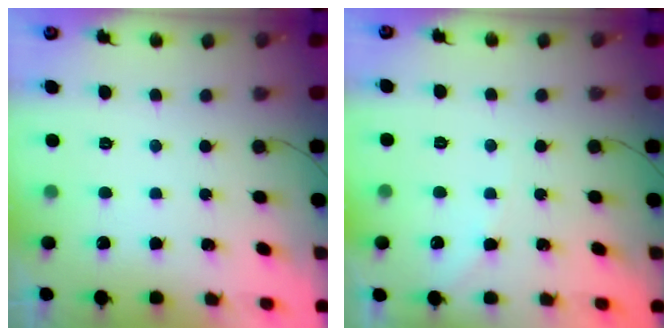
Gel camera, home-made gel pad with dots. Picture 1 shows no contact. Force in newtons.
{"total": 3.5, "press": 3.5, "slide": 0.5}